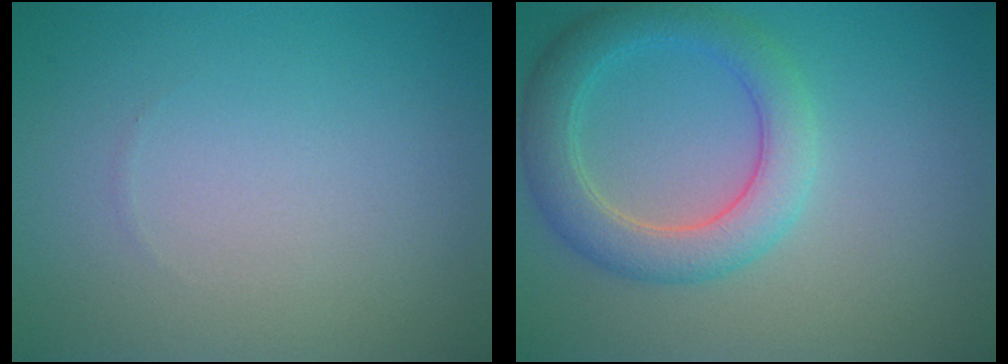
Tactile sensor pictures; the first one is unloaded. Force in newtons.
{"total": 4.7, "press": 4.7, "slide": 0.2}